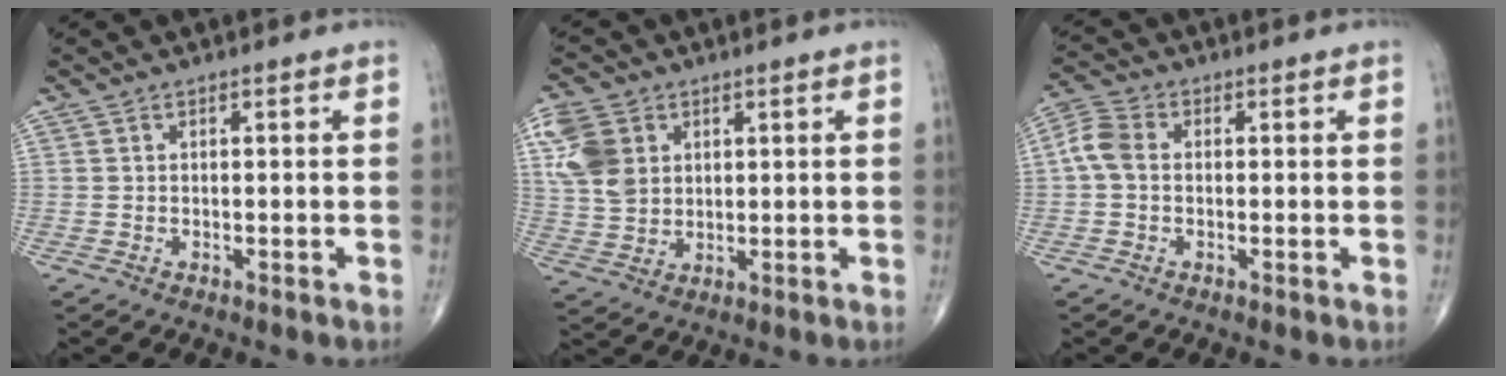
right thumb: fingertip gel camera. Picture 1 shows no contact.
{"total": 9.7, "force": [3.2, 7.4, 5.4], "torque": [-0.103, -0.007, 0.067]}
{"total": 5.0, "force": [0.0, 3.6, 3.5], "torque": [-0.079, 0.016, -0.009]}